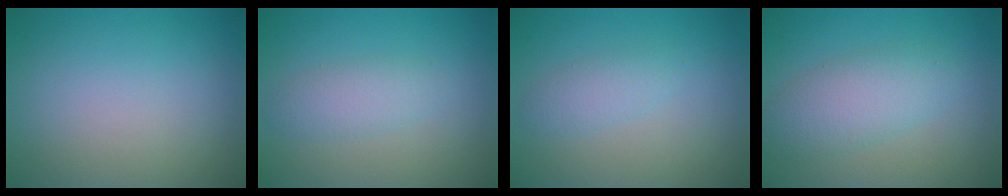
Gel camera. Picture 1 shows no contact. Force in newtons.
{"total": 2.1, "press": 2.1, "slide": 0.1}
{"total": 1.7, "press": 1.7, "slide": 0.0}
{"total": 4.0, "press": 4.0, "slide": 0.1}